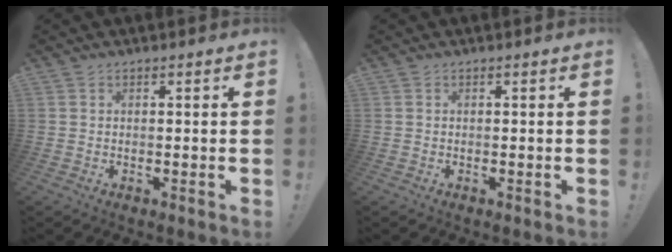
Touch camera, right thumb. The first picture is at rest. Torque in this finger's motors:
{"motor_torque": [0.00, 0.00, -0.01, 0.01, 0.00]}